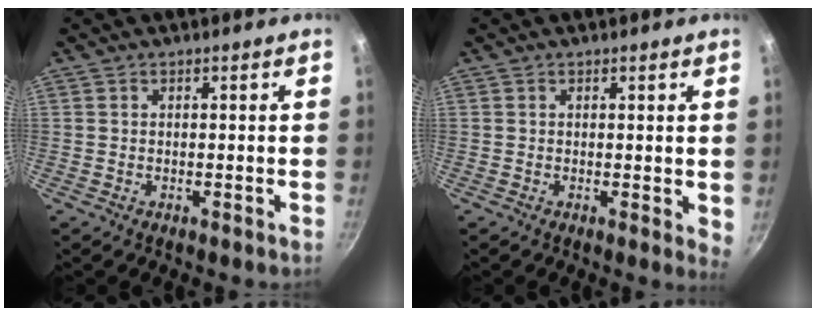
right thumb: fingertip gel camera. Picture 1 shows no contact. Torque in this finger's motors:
{"motor_torque": [-0.30, 0.32, -0.17, 0.15, -0.02]}